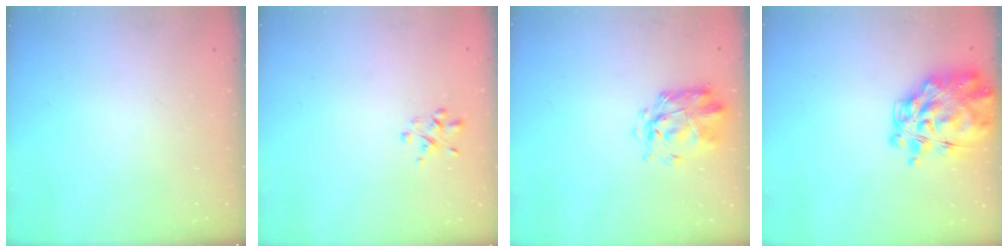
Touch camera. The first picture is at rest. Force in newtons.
{"total": 1.5, "press": 1.5, "slide": 0.3}
{"total": 3.0, "press": 2.8, "slide": 1.0}
{"total": 13.3, "press": 12.5, "slide": 4.6}